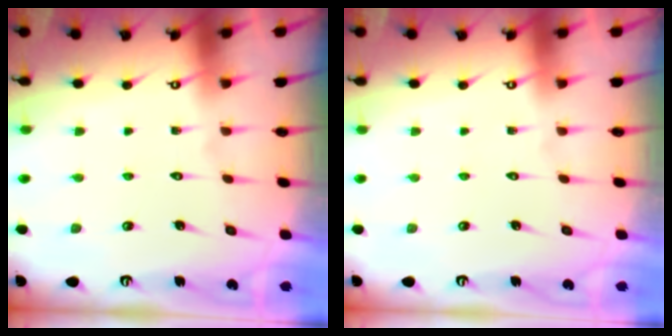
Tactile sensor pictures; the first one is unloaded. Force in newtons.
{"total": 0.0}